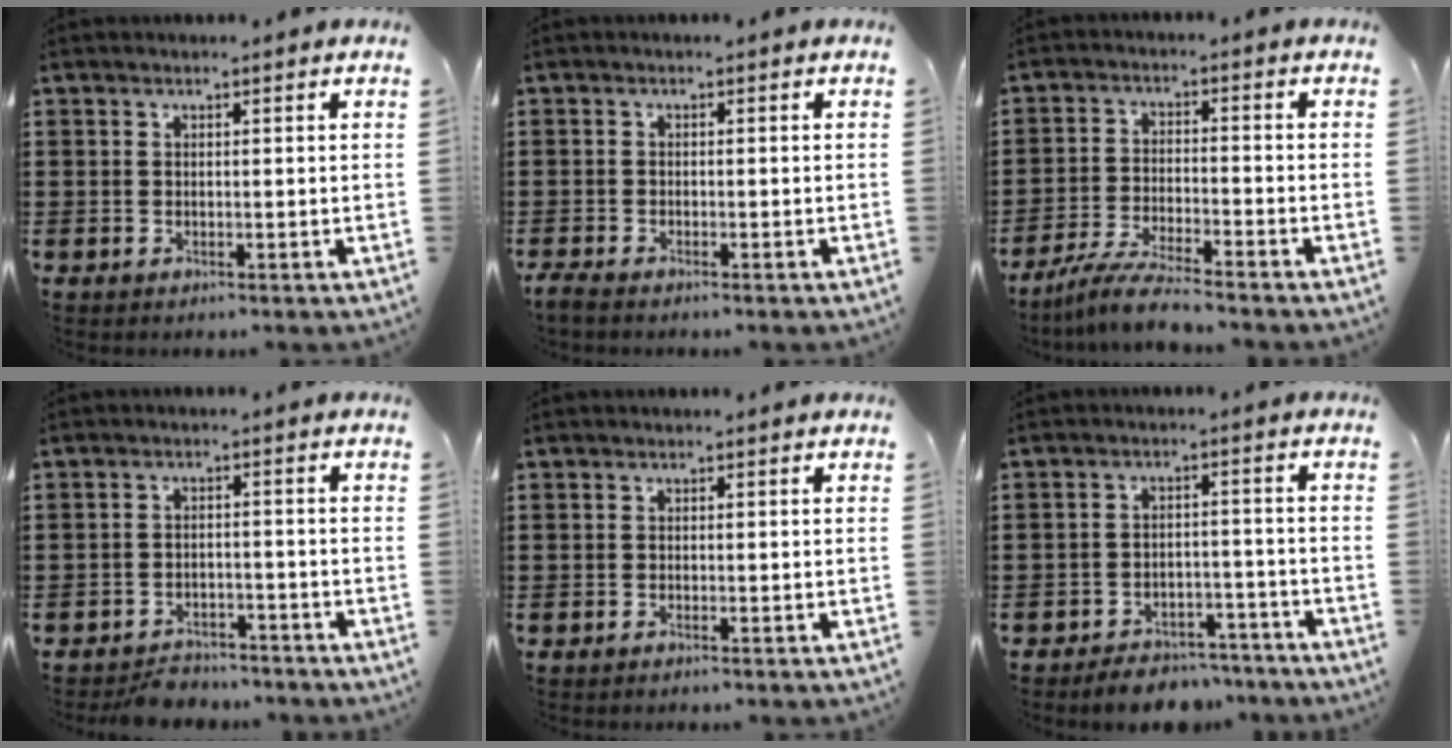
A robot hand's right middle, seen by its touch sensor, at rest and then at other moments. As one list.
[{"total": 1.2, "force": [-1.0, 0.1, 0.6], "torque": [-0.019, -0.005, -0.022]}, {"total": 5.9, "force": [-5.3, 0.0, 2.7], "torque": [-0.063, -0.015, -0.103]}, {"total": 3.0, "force": [-2.9, 0.7, 0.1], "torque": [-0.009, 0.002, -0.061]}, {"total": 0.0}, {"total": 4.6, "force": [-4.5, 0.9, 0.3], "torque": [-0.007, 0.012, -0.094]}]